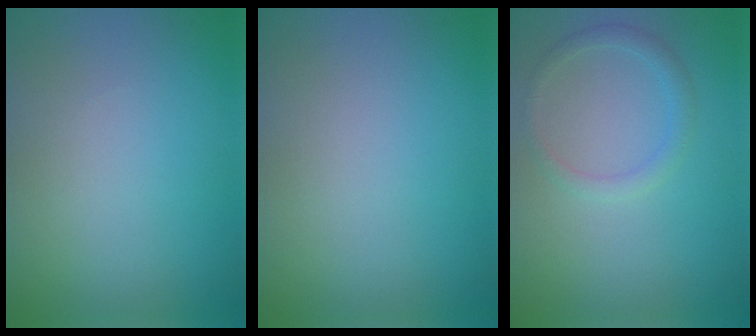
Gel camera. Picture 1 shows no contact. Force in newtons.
{"total": 0.0}
{"total": 1.5, "press": 1.5, "slide": 0.1}